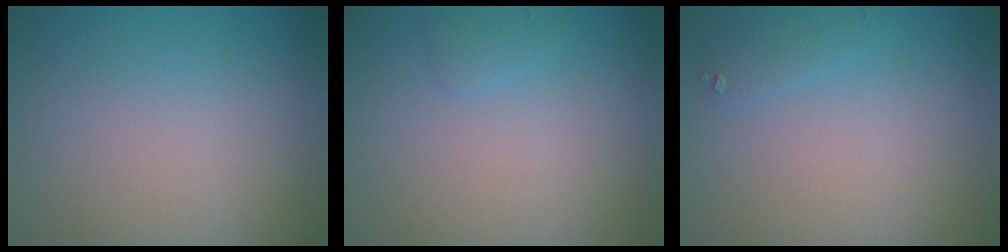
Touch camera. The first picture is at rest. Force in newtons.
{"total": 0.9, "press": 0.9, "slide": 0.1}
{"total": 1.1, "press": 1.1, "slide": 0.1}